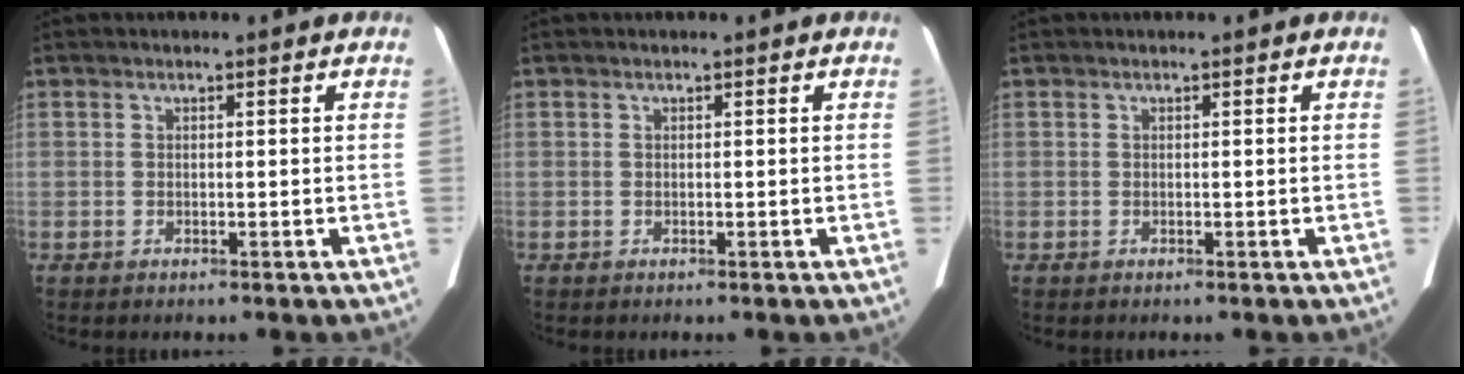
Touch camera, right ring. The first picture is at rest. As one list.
[{"total": 0.0}, {"total": 0.0}]